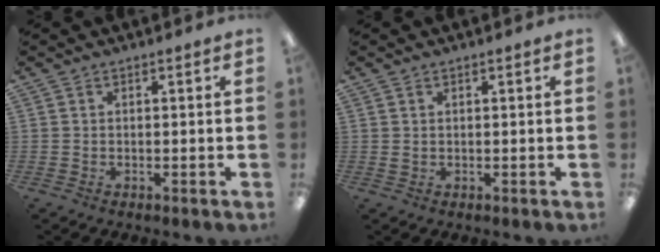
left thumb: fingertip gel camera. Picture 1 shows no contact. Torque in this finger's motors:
{"motor_torque": [0.06, 0.02, 0.47, -0.20, -0.01]}